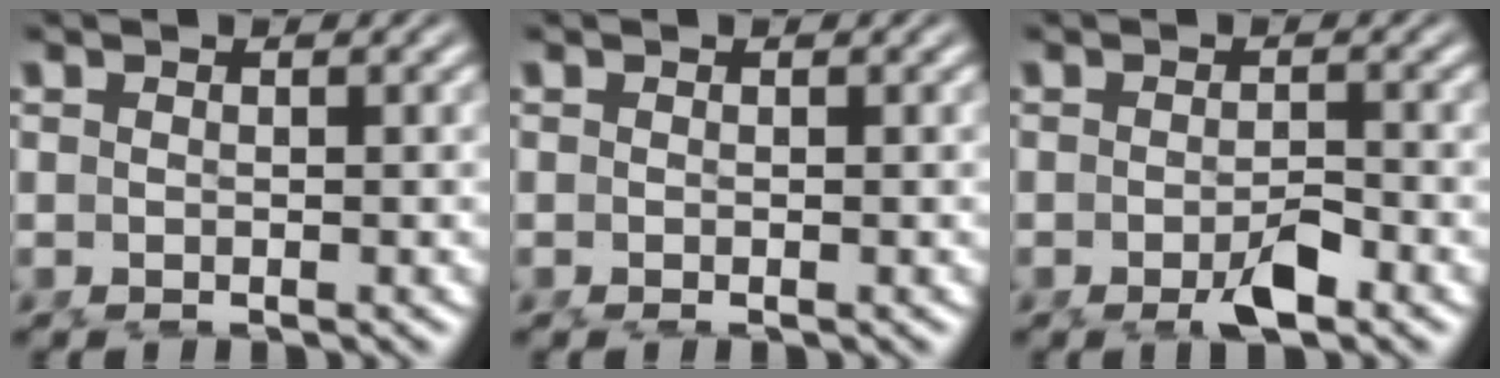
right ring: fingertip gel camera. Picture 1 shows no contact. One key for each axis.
{"total": 0.0}
{"total": 2.3, "fx": -1.4, "fy": 0.5, "fz": 1.7, "tx": -0.022, "ty": -0.003, "tz": -0.025}